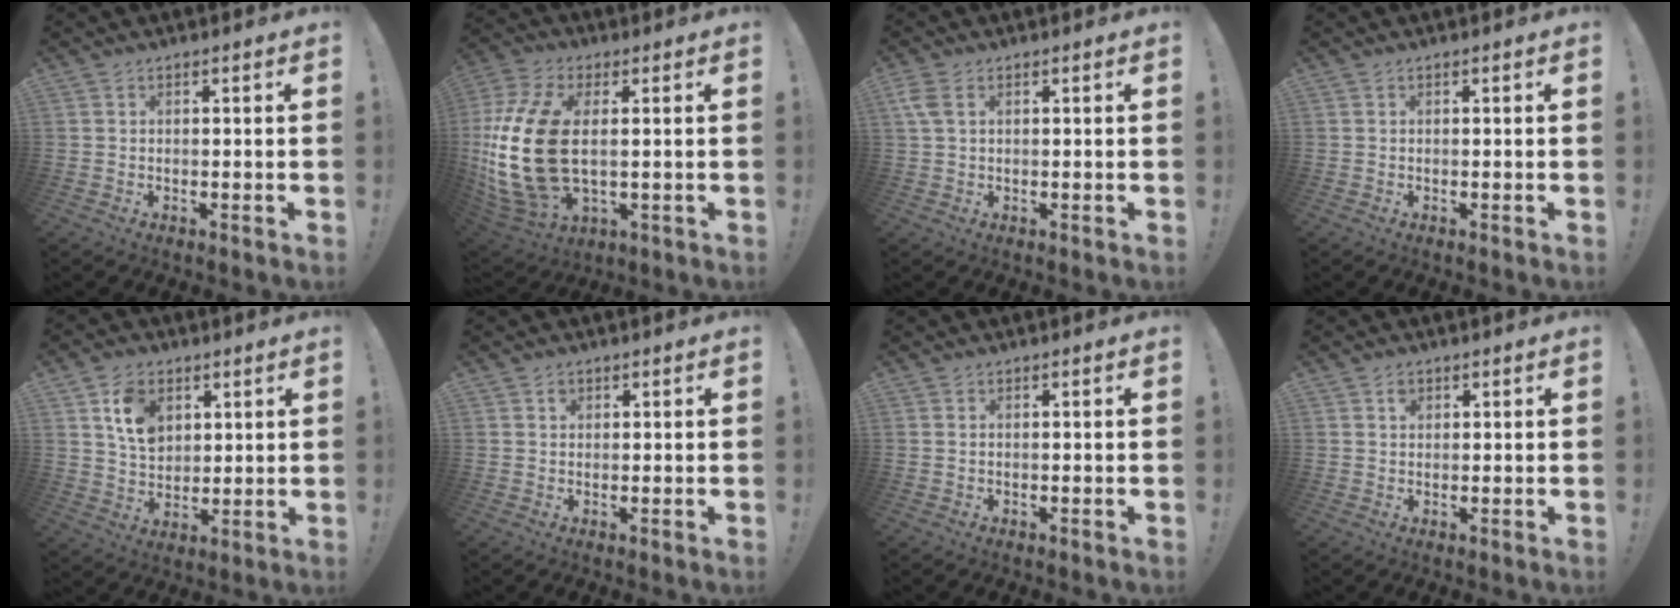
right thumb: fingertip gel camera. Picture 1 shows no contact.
{"total": 22.7, "force": [1.6, 12.9, 18.6], "torque": [-0.373, -0.011, 0.038]}
{"total": 3.8, "force": [1.3, 2.1, 2.9], "torque": [-0.073, 0.006, 0.025]}
{"total": 0.0}
{"total": 10.9, "force": [4.8, 8.0, 5.6], "torque": [-0.084, -0.011, 0.094]}
{"total": 1.3, "force": [0.6, 1.2, 0.3], "torque": [0.001, -0.002, 0.008]}
{"total": 0.0}
{"total": 1.8, "force": [0.7, 1.5, 0.7], "torque": [0.001, -0.003, 0.010]}